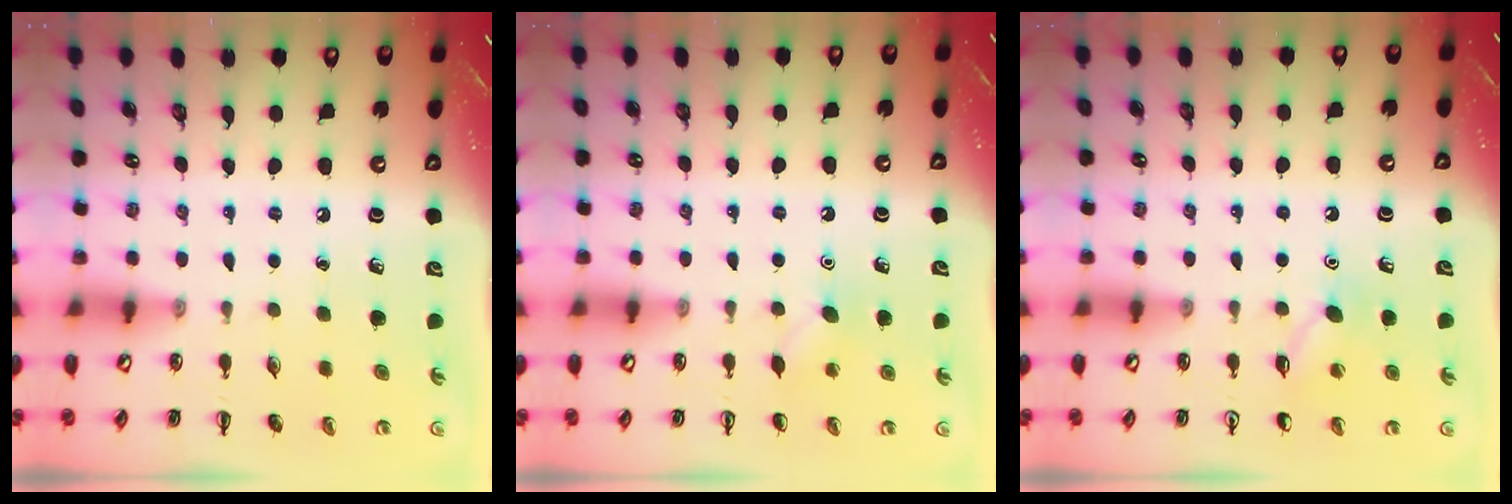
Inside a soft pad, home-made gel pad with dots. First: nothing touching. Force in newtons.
{"total": 4.8, "press": 4.5, "slide": 1.4}
{"total": 6.7, "press": 6.5, "slide": 1.7}